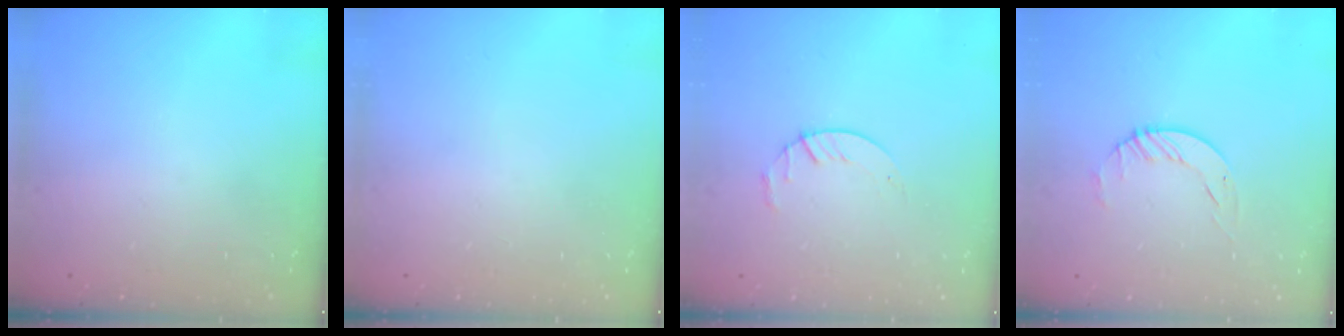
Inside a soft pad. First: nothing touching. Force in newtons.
{"total": 0.0}
{"total": 3.0, "press": 3.0, "slide": 0.4}
{"total": 2.5, "press": 2.5, "slide": 0.3}